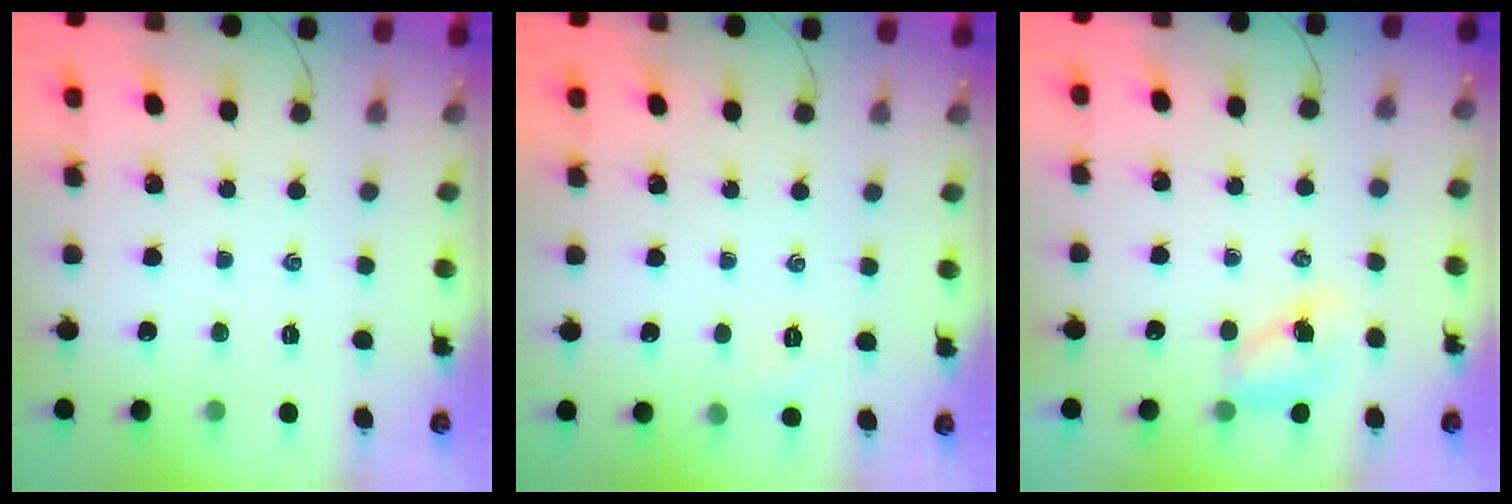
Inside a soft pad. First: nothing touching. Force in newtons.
{"total": 4.0, "press": 3.8, "slide": 1.2}
{"total": 5.8, "press": 5.8, "slide": 0.4}